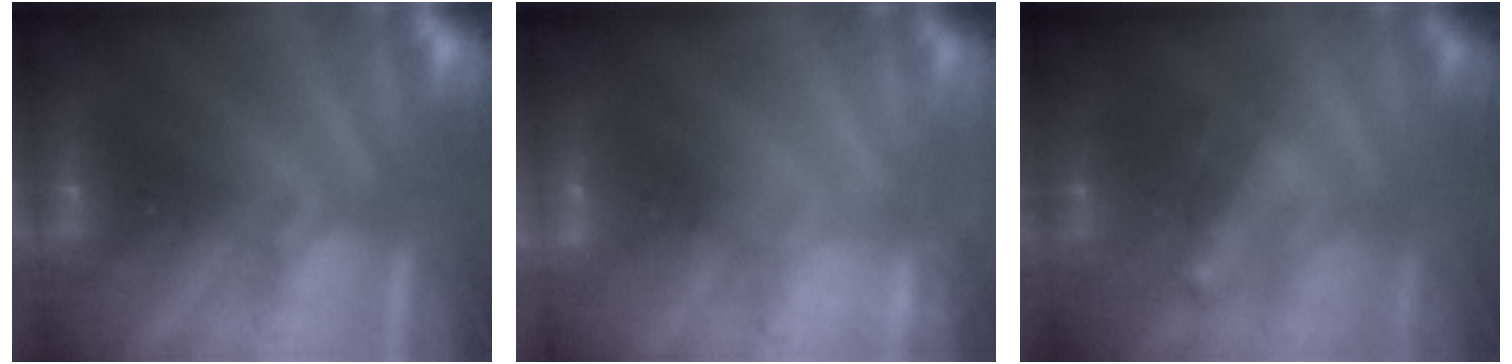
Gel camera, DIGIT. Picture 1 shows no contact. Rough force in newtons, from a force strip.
{"total": 2.5}
{"total": 2.3}